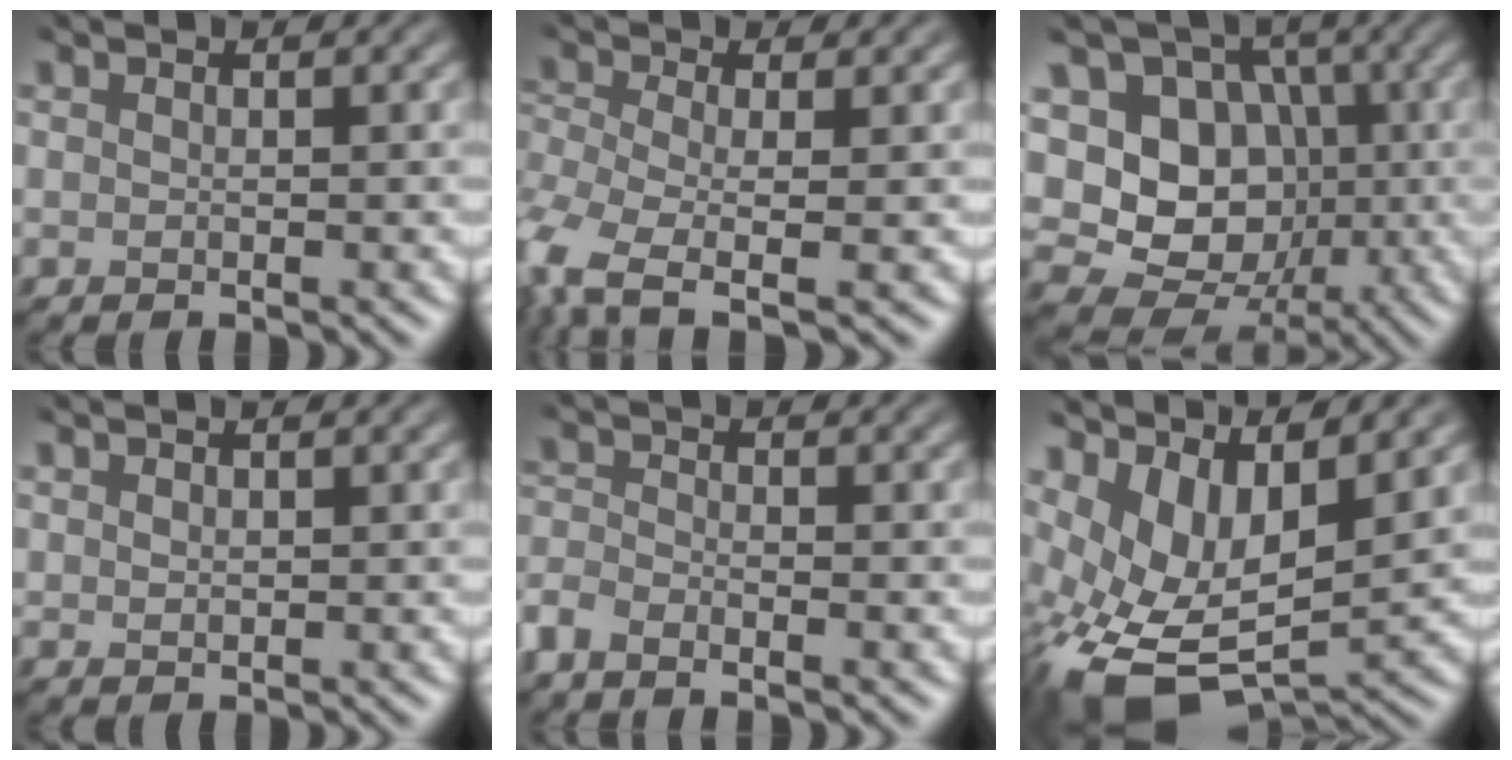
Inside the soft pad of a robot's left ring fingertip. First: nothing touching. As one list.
[{"total": 5.9, "force": [-3.6, 1.8, 4.3], "torque": [-0.108, -0.018, -0.074]}, {"total": 10.9, "force": [-0.7, 9.2, 5.7], "torque": [-0.086, 0.018, -0.035]}, {"total": 0.7, "force": [0.6, 0.2, 0.3], "torque": [-0.007, 0.002, 0.019]}, {"total": 2.5, "force": [-2.3, 0.4, 0.9], "torque": [-0.032, -0.006, -0.046]}, {"total": 10.3, "force": [0.2, 6.1, 8.3], "torque": [-0.168, -0.021, 0.025]}]